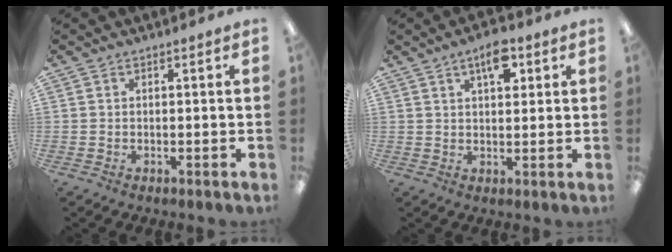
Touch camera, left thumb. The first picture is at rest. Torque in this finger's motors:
{"motor_torque": [-0.03, 0.09, -0.22, -0.22, 0.07]}